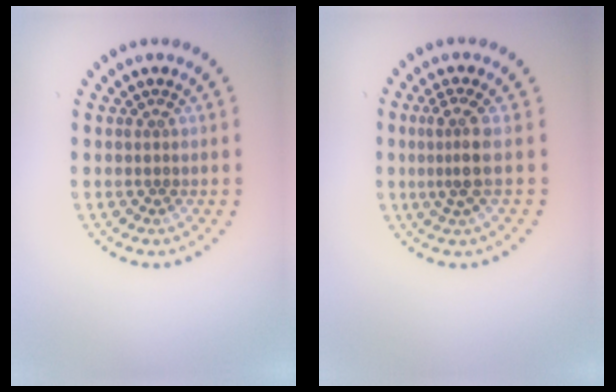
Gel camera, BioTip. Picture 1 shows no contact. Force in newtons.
{"total": 2.5, "press": 1.9, "slide": 1.6}